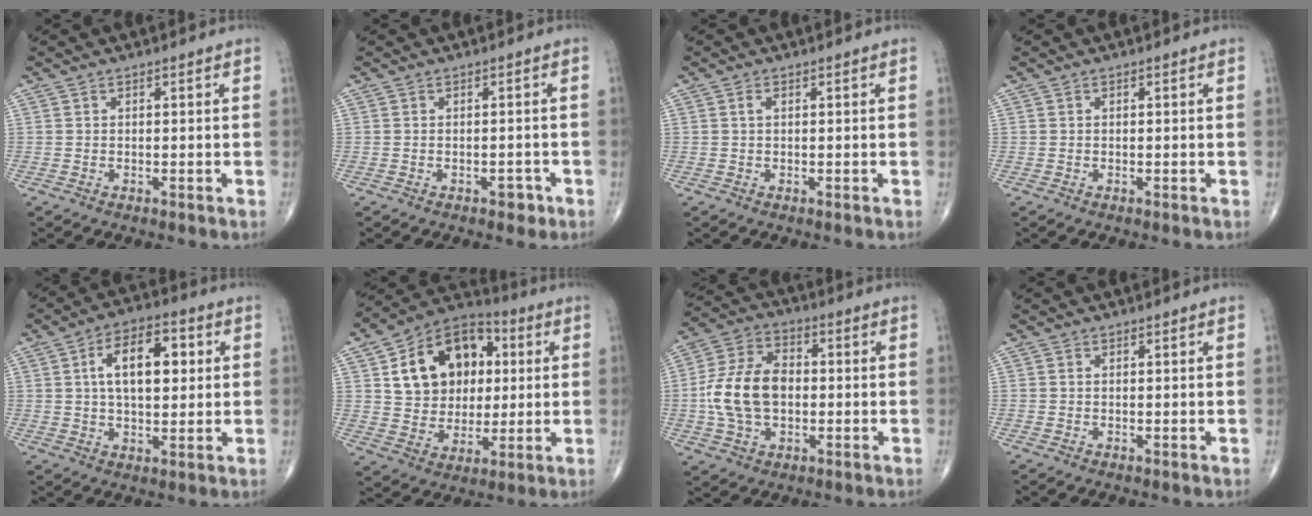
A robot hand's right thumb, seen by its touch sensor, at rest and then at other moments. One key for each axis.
{"total": 2.0, "fx": -1.1, "fy": 1.1, "fz": 1.1, "tx": -0.011, "ty": 0.008, "tz": -0.013}
{"total": 0.9, "fx": 0.2, "fy": 0.4, "fz": 0.7, "tx": -0.014, "ty": 0.001, "tz": 0.002}
{"total": 0.0}
{"total": 10.8, "fx": 2.1, "fy": 5.8, "fz": 8.9, "tx": -0.118, "ty": 0.009, "tz": 0.030}
{"total": 18.4, "fx": 4.3, "fy": 13.8, "fz": 11.3, "tx": -0.144, "ty": 0.007, "tz": 0.072}
{"total": 13.7, "fx": -0.9, "fy": 9.1, "fz": 10.2, "tx": -0.190, "ty": 0.025, "tz": -0.018}
{"total": 0.0}